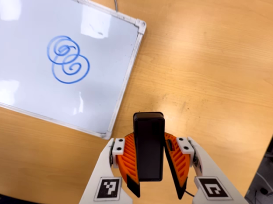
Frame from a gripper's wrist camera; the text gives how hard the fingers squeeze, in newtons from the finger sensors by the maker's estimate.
{"total": 6.8, "left": 6.0, "right": 7.5}